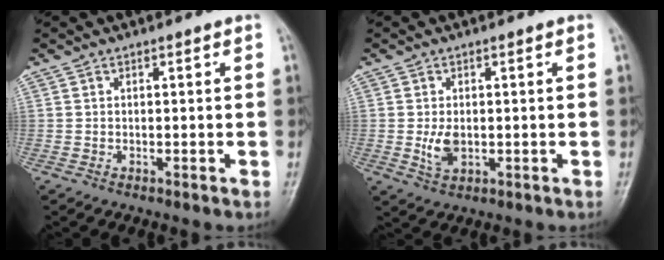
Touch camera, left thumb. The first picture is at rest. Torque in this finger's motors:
{"motor_torque": [0.91, 0.91, 0.53, -0.19, 0.02]}